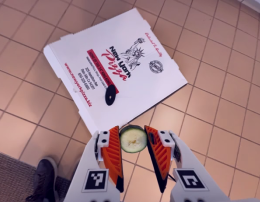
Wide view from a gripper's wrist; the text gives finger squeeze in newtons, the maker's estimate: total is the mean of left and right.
{"total": 7.5, "left": 7.3, "right": 7.7}